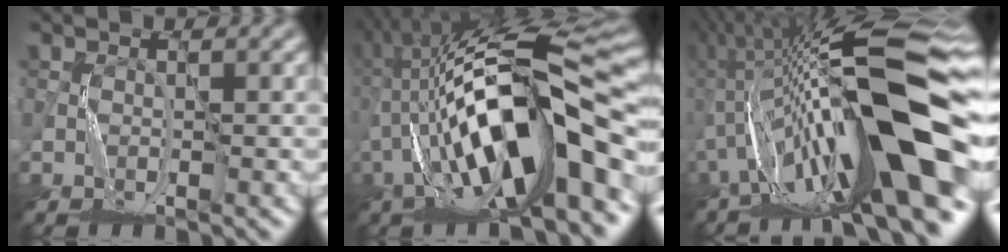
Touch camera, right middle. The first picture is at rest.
{"total": 14.7, "force": [-2.3, 4.5, 13.9], "torque": [-0.243, 0.033, -0.040]}
{"total": 18.7, "force": [-2.6, 4.6, 18.0], "torque": [-0.301, 0.029, -0.057]}